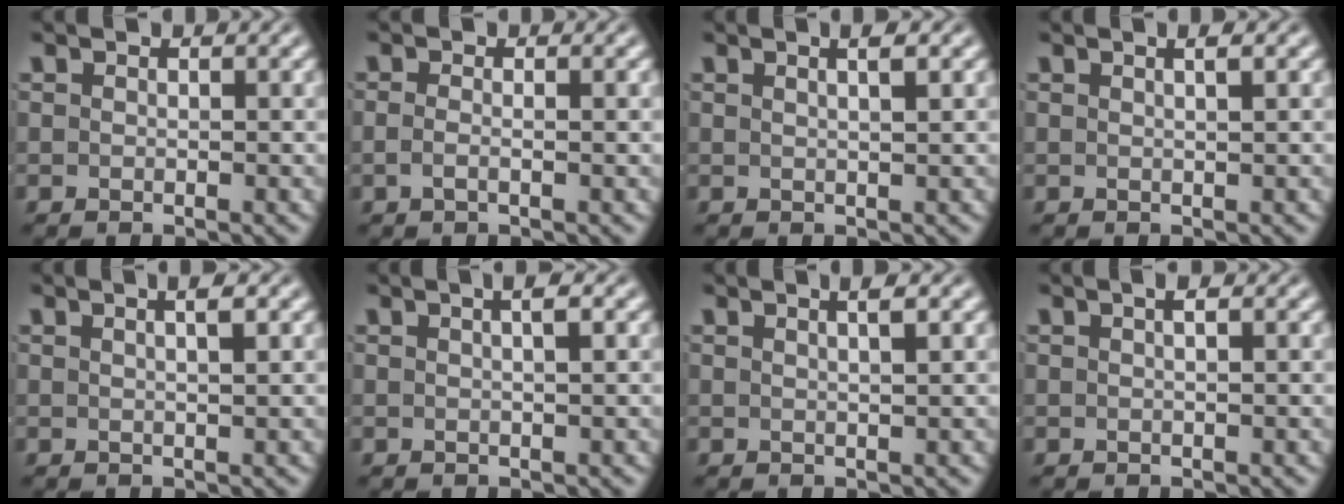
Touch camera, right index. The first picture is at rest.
{"total": 1.2, "force": [-0.5, -0.3, 1.0], "torque": [-0.023, -0.008, -0.006]}
{"total": 2.0, "force": [0.9, -0.6, 1.7], "torque": [-0.019, 0.002, 0.018]}
{"total": 1.3, "force": [0.5, -0.6, 1.0], "torque": [-0.013, 0.001, 0.011]}
{"total": 2.2, "force": [0.9, -0.3, 2.0], "torque": [-0.022, 0.003, 0.017]}
{"total": 2.2, "force": [0.8, 0.0, 2.0], "torque": [-0.020, 0.010, 0.011]}
{"total": 2.1, "force": [1.0, -0.6, 1.8], "torque": [-0.019, 0.002, 0.021]}
{"total": 0.9, "force": [0.3, -0.1, 0.9], "torque": [-0.005, 0.008, 0.001]}